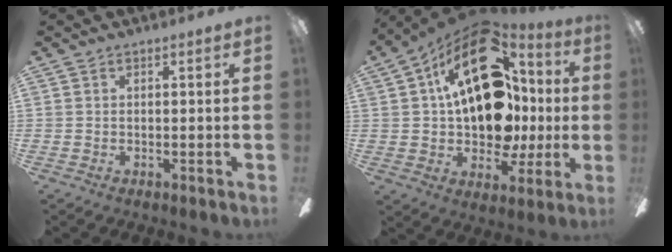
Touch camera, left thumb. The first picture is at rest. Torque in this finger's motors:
{"motor_torque": [2.44, 2.56, 2.63, -0.14, 0.25]}